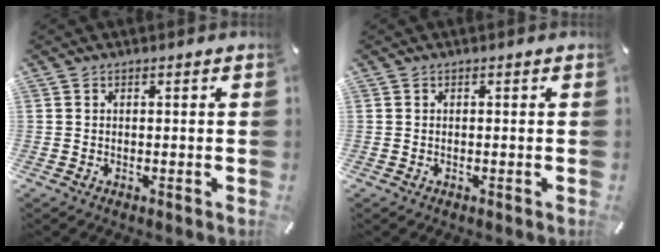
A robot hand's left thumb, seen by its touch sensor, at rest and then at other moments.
{"total": 0.0}